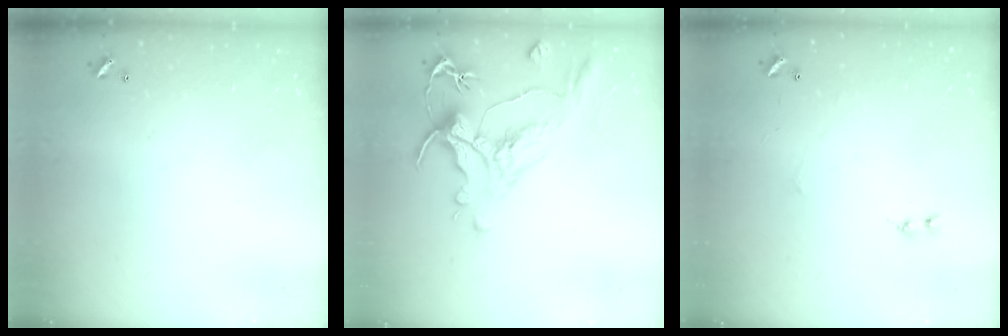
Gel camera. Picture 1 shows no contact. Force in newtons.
{"total": 2.4, "press": 2.0, "slide": 1.4}
{"total": 2.5, "press": 2.5, "slide": 0.4}